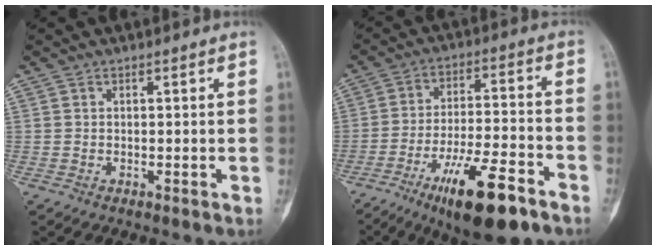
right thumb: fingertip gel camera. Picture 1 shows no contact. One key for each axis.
{"total": 16.0, "fx": -9.5, "fy": 4.4, "fz": 12.1, "tx": -0.202, "ty": 0.052, "tz": -0.153}